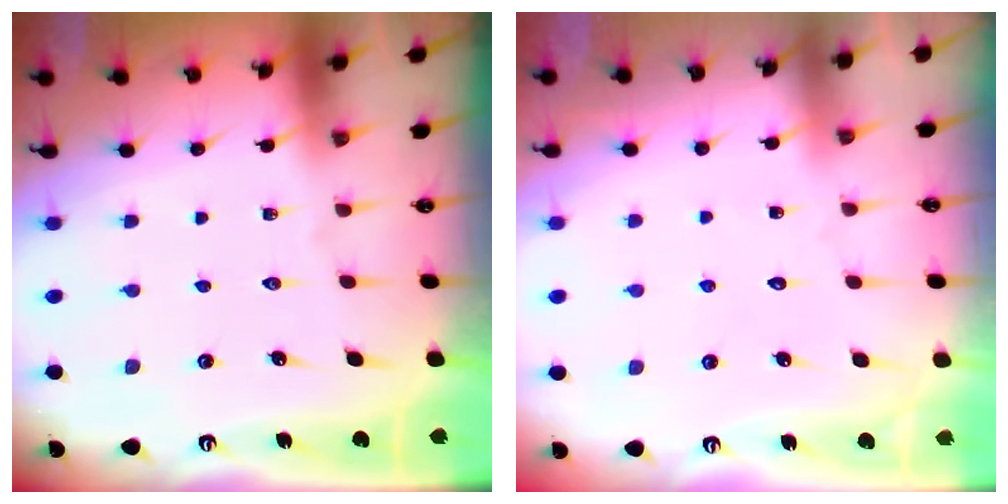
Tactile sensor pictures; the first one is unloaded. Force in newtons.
{"total": 3.1, "press": 3.1, "slide": 0.3}